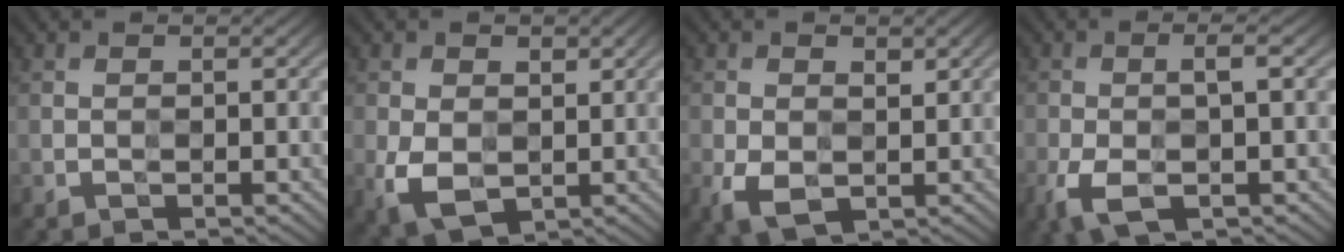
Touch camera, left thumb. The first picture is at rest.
{"total": 6.3, "force": [-0.3, 4.5, 4.4], "torque": [-0.100, -0.013, -0.005]}
{"total": 5.0, "force": [-0.7, 3.2, 3.7], "torque": [-0.082, -0.011, -0.013]}
{"total": 5.5, "force": [-1.9, 2.0, 4.8], "torque": [-0.104, -0.003, -0.036]}